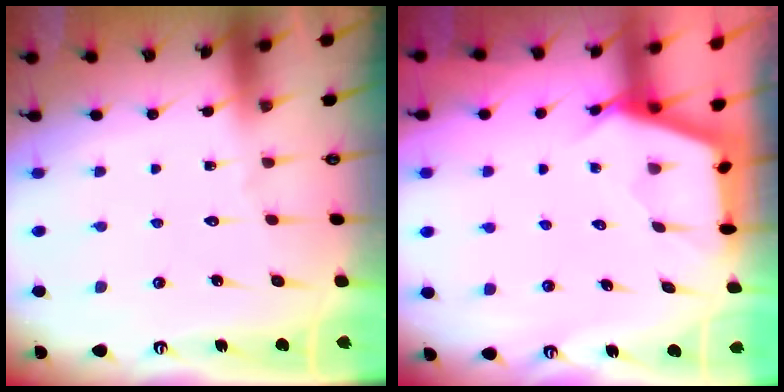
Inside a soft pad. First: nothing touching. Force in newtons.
{"total": 2.7, "press": 2.7, "slide": 0.4}